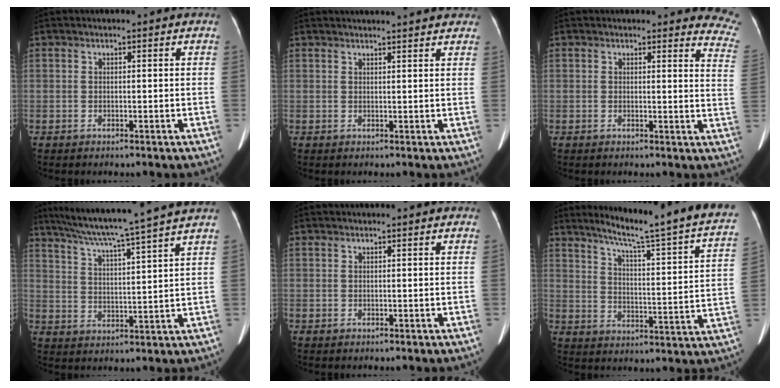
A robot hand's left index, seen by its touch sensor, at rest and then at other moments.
{"total": 10.1, "force": [9.4, 1.4, 3.3], "torque": [-0.034, 0.019, 0.101]}
{"total": 10.0, "force": [9.7, 1.8, 1.3], "torque": [0.028, -0.073, 0.057]}
{"total": 16.9, "force": [14.4, -2.0, 8.7], "torque": [-0.153, -0.003, 0.210]}
{"total": 1.1, "force": [1.0, 0.1, 0.5], "torque": [-0.012, 0.017, 0.015]}
{"total": 24.1, "force": [20.1, -0.3, 13.2], "torque": [-0.191, -0.059, 0.258]}